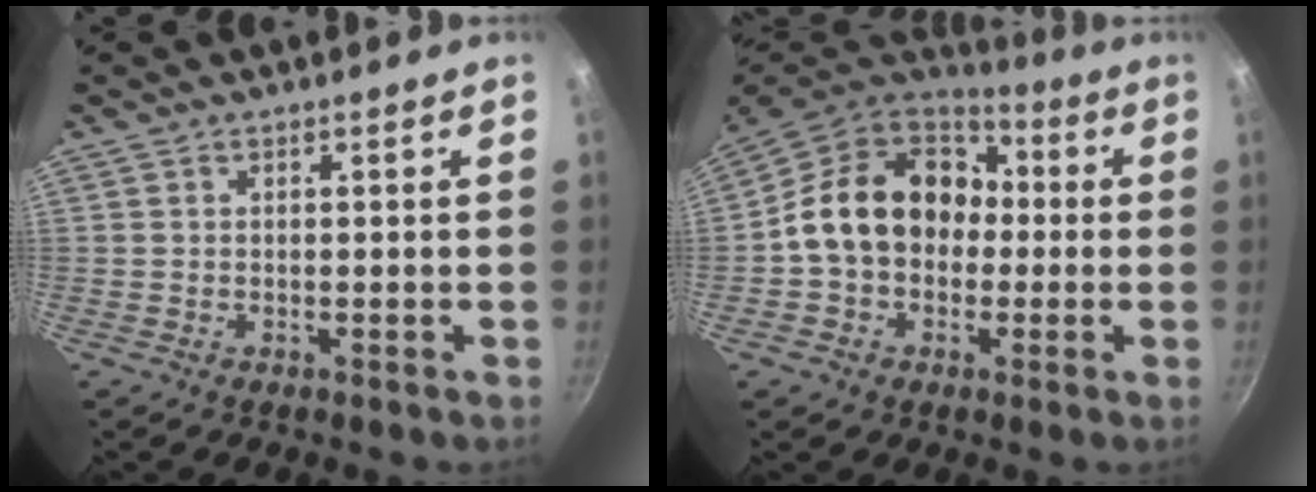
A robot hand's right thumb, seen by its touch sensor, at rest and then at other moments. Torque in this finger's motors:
{"motor_torque": [-0.32, 0.98, 0.89, -0.87, 0.34]}